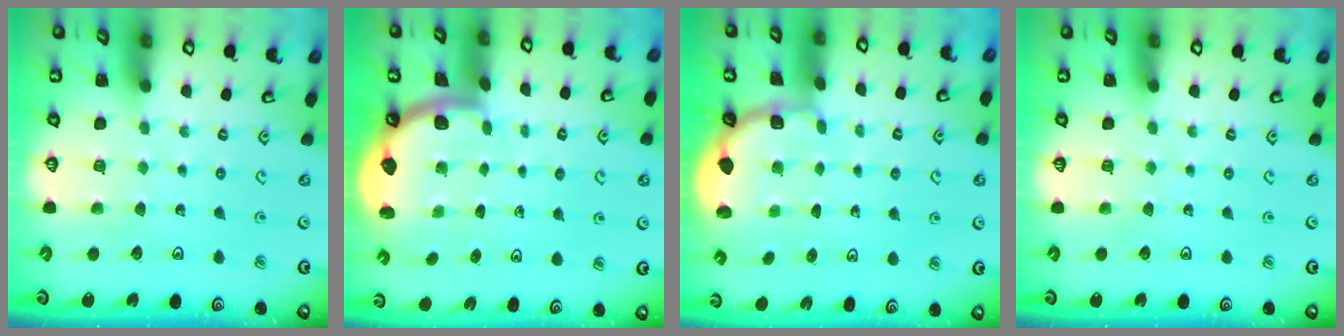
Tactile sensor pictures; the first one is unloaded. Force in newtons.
{"total": 1.6, "press": 1.6, "slide": 0.1}
{"total": 1.9, "press": 1.8, "slide": 0.7}
{"total": 0.0}